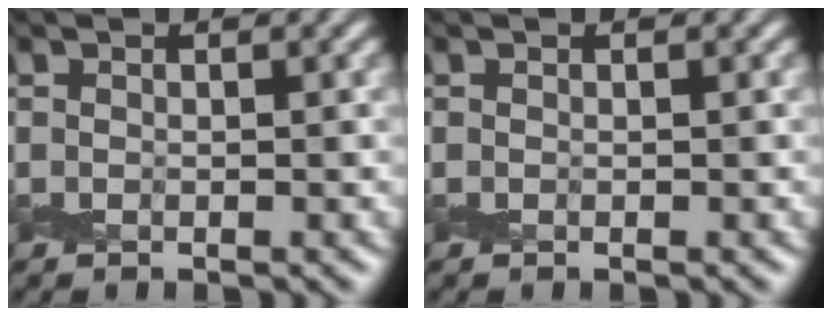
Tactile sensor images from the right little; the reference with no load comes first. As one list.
[{"total": 0.0}]